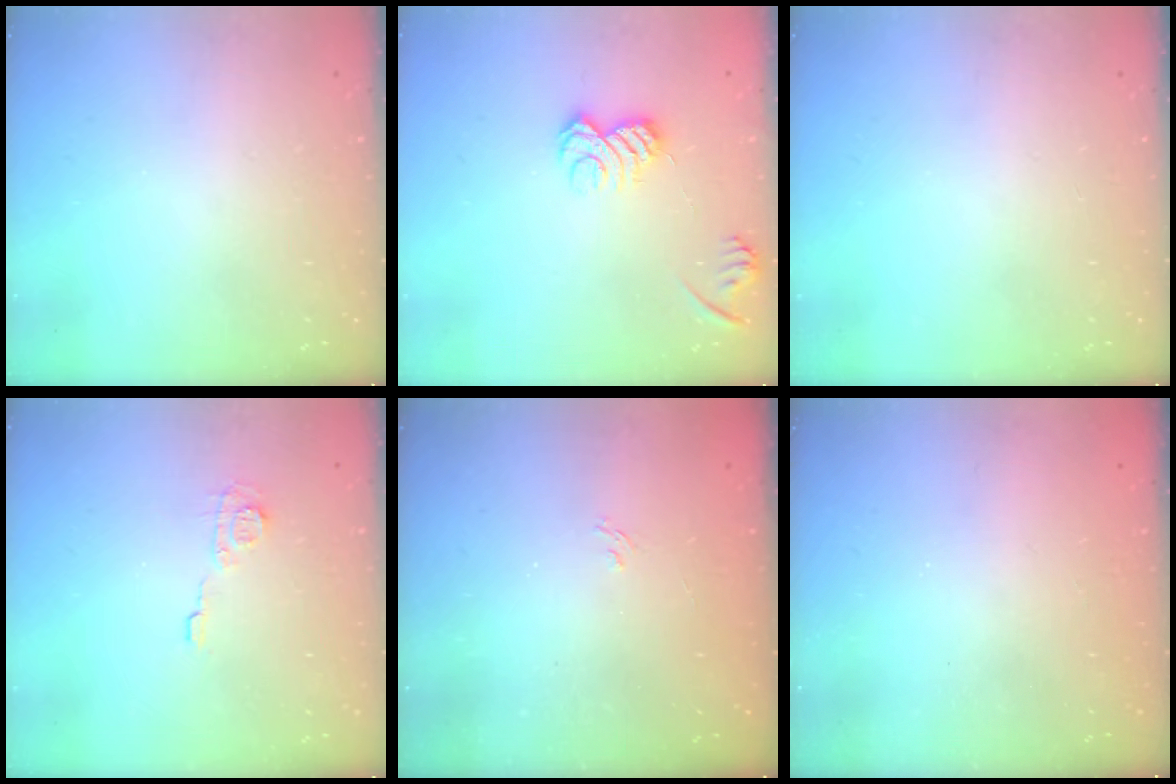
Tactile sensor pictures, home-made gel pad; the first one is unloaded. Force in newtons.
{"total": 9.8, "press": 9.7, "slide": 1.2}
{"total": 0.0}
{"total": 5.1, "press": 5.1, "slide": 0.2}
{"total": 1.3, "press": 0.7, "slide": 1.2}
{"total": 2.4, "press": 2.3, "slide": 0.7}